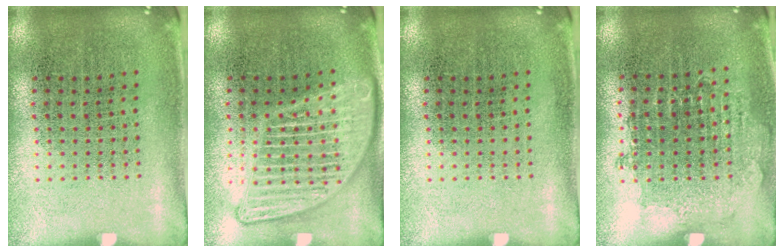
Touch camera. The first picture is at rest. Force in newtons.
{"total": 2.9, "press": 2.9, "slide": 0.3}
{"total": 0.0}
{"total": 0.8, "press": 0.8, "slide": 0.2}